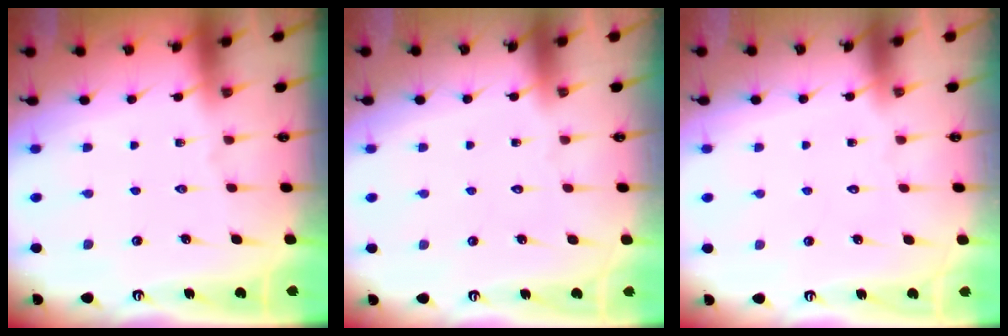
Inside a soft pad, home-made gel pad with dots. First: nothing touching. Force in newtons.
{"total": 1.6, "press": 1.6, "slide": 0.1}
{"total": 1.5, "press": 1.5, "slide": 0.0}